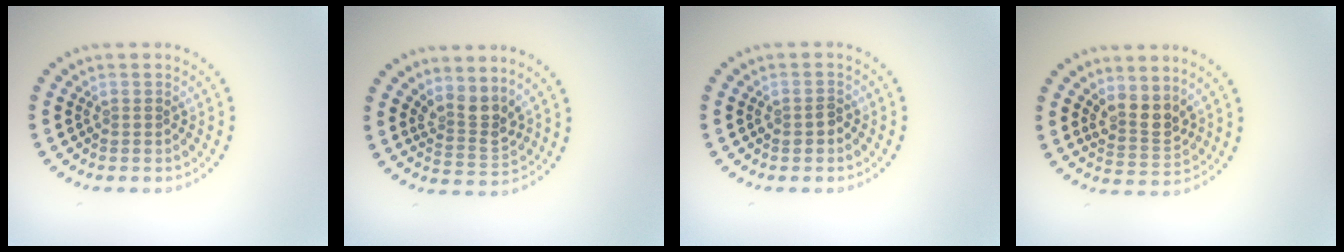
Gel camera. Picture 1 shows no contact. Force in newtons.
{"total": 2.8, "press": 2.1, "slide": 1.8}
{"total": 1.1, "press": 1.1, "slide": 0.2}
{"total": 2.8, "press": 2.4, "slide": 1.5}